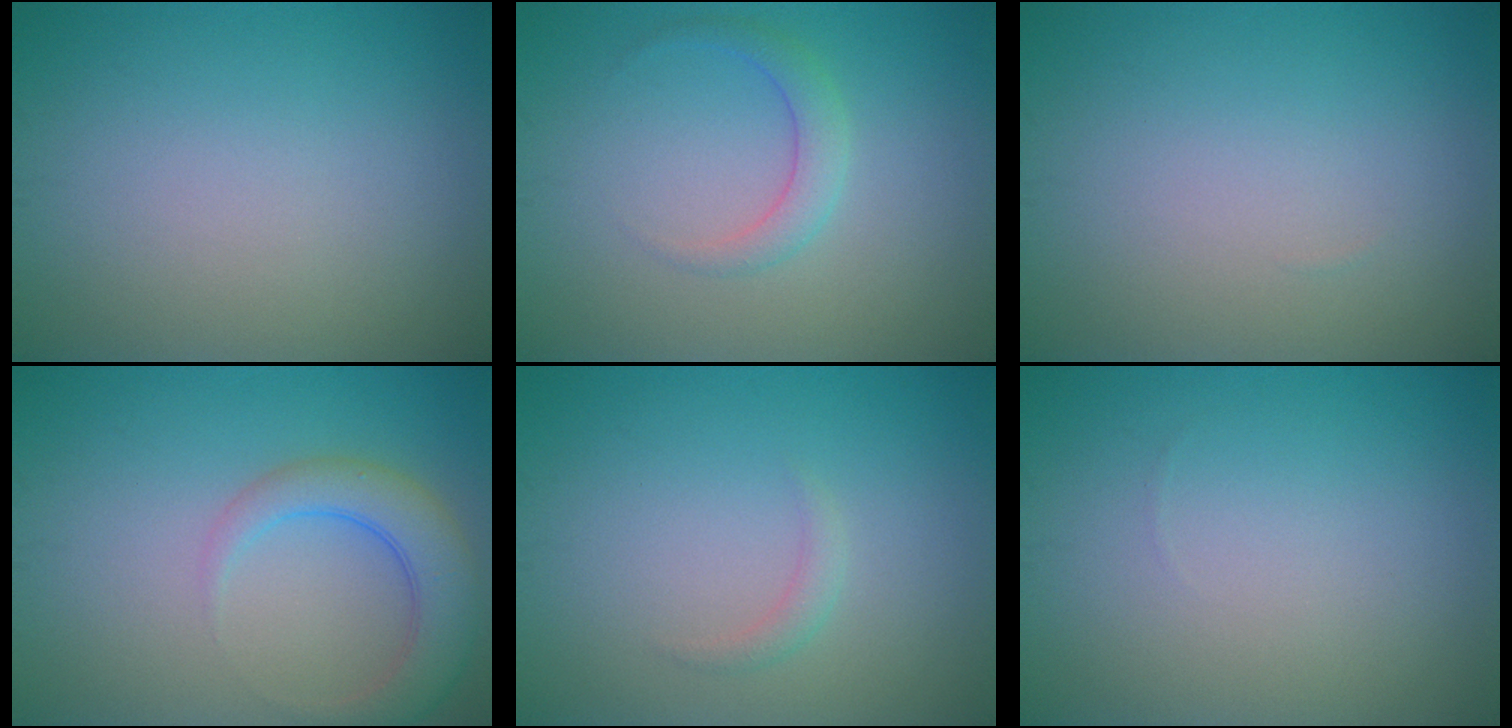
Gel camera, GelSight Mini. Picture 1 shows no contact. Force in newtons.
{"total": 2.0, "press": 2.0, "slide": 0.1}
{"total": 0.0}
{"total": 4.3, "press": 4.3, "slide": 0.3}
{"total": 1.0, "press": 1.0, "slide": 0.0}
{"total": 0.0}